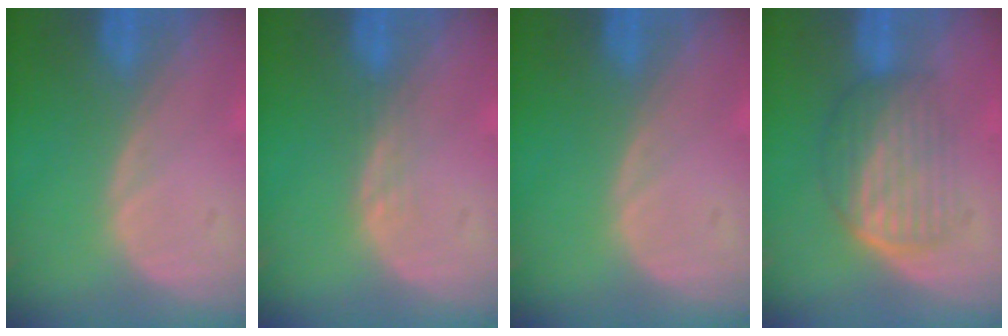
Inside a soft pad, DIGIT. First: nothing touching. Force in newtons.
{"total": 1.1, "press": 1.1, "slide": 0.1}
{"total": 0.0}
{"total": 6.9, "press": 6.0, "slide": 3.5}